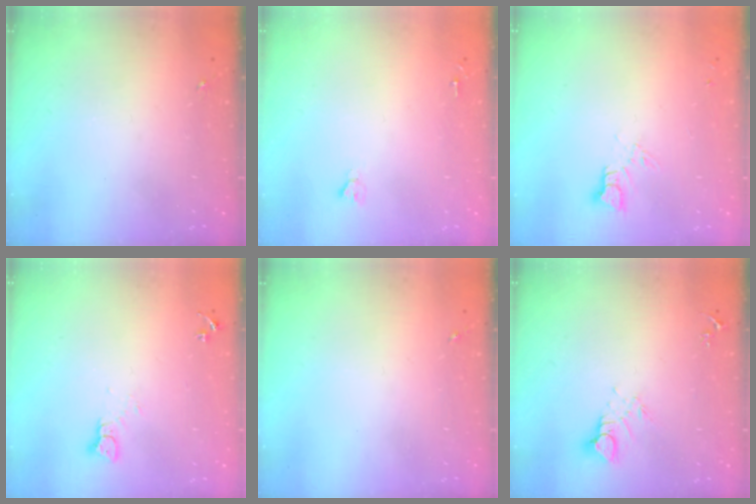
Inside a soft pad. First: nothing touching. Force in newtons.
{"total": 1.9, "press": 1.9, "slide": 0.2}
{"total": 3.4, "press": 3.4, "slide": 0.2}
{"total": 3.3, "press": 3.3, "slide": 0.3}
{"total": 0.0}
{"total": 5.0, "press": 5.0, "slide": 0.3}